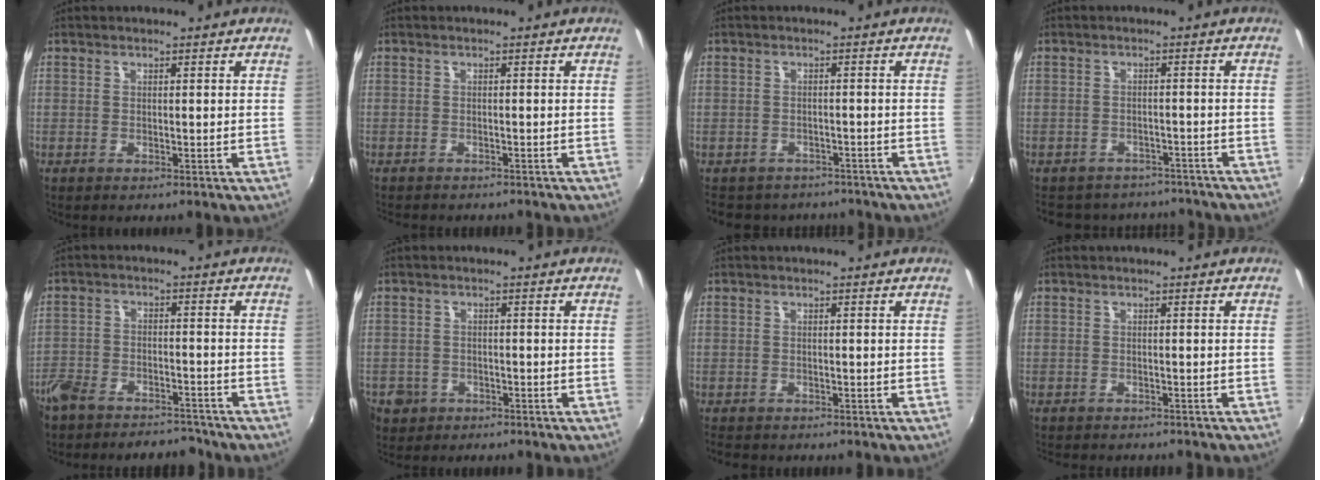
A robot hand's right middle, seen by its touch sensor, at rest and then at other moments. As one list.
[{"total": 3.7, "force": [-3.4, 1.0, 1.1], "torque": [-0.029, -0.014, -0.050]}, {"total": 7.4, "force": [-5.9, 4.2, 1.4], "torque": [-0.035, 0.012, -0.084]}, {"total": 12.9, "force": [-11.1, 5.5, 3.6], "torque": [-0.083, 0.013, -0.139]}, {"total": 11.2, "force": [-9.4, 5.0, 3.4], "torque": [-0.099, 0.005, -0.143]}, {"total": 5.7, "force": [-2.8, 4.7, 1.6], "torque": [-0.058, -0.002, -0.045]}, {"total": 2.8, "force": [-2.4, 1.4, 0.6], "torque": [-0.022, -0.010, -0.044]}, {"total": 4.4, "force": [-4.1, 1.2, 1.4], "torque": [-0.036, -0.015, -0.060]}]